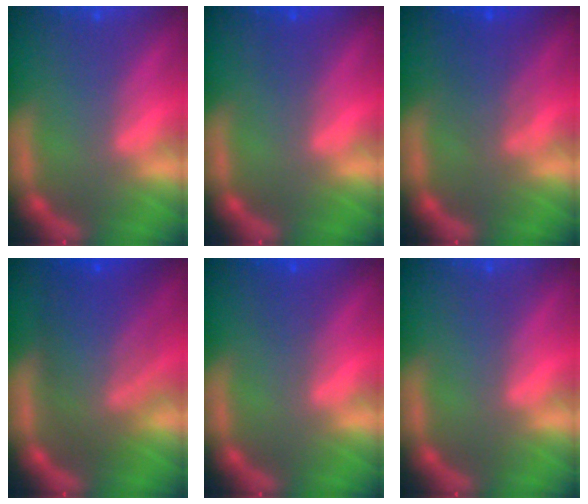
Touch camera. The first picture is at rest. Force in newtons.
{"total": 0.9}
{"total": 3.6}
{"total": 8.5}
{"total": 1.5}
{"total": 0.0}